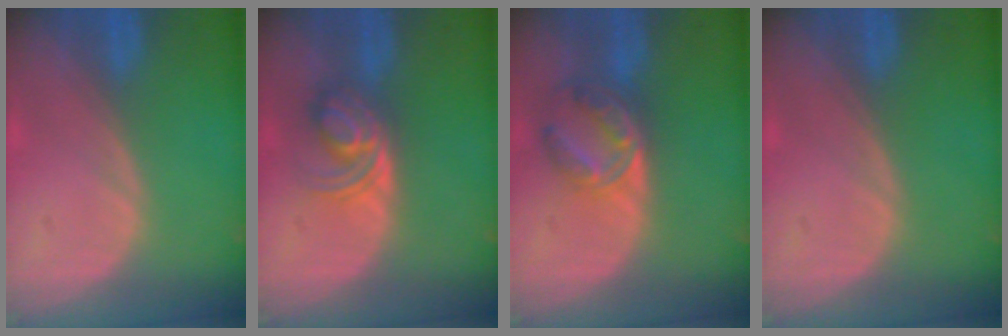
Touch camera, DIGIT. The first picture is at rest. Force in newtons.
{"total": 5.7, "press": 5.2, "slide": 2.4}
{"total": 6.7, "press": 5.9, "slide": 3.2}
{"total": 0.0}